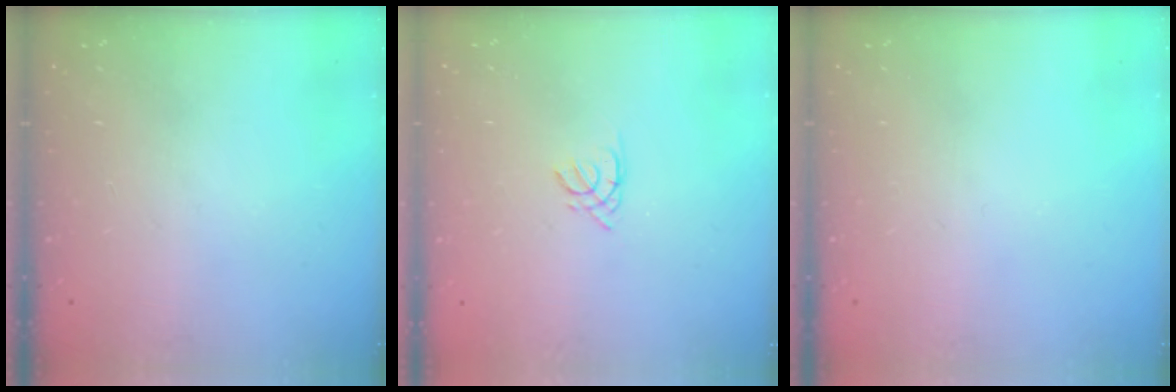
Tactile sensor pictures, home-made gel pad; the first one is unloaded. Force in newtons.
{"total": 1.7, "press": 1.7, "slide": 0.3}
{"total": 0.0}